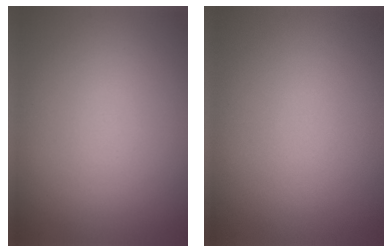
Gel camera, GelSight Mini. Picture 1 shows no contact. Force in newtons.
{"total": 0.0}